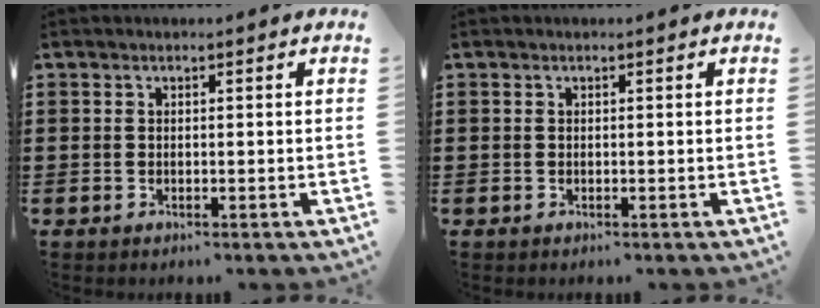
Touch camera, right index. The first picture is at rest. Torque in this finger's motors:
{"motor_torque": [0.00, 0.00, 0.00, 0.00]}